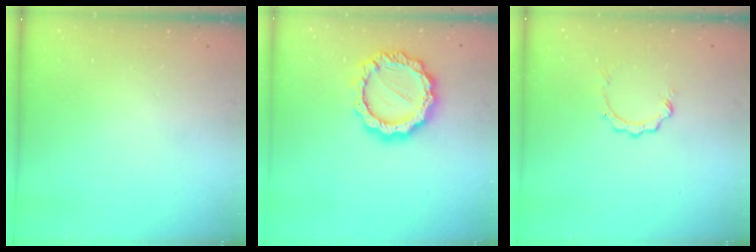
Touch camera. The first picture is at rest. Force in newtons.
{"total": 13.1, "press": 13.1, "slide": 1.1}
{"total": 2.8, "press": 2.8, "slide": 0.4}